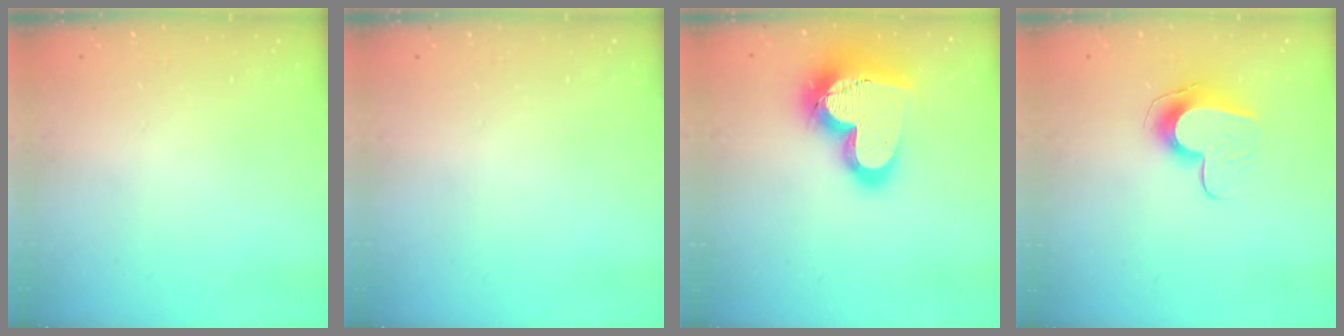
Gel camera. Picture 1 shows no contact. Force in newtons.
{"total": 0.0}
{"total": 25.5, "press": 25.4, "slide": 2.1}
{"total": 10.4, "press": 10.4, "slide": 0.5}